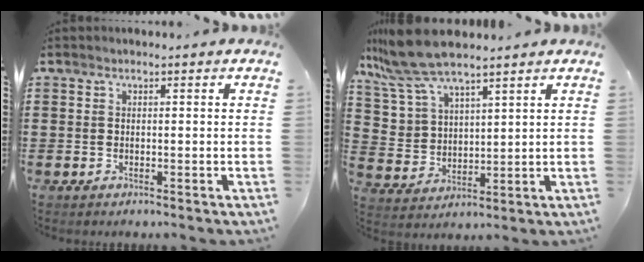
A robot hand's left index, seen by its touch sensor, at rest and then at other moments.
{"total": 9.7, "force": [7.8, 3.3, 4.8], "torque": [-0.128, -0.016, 0.145]}